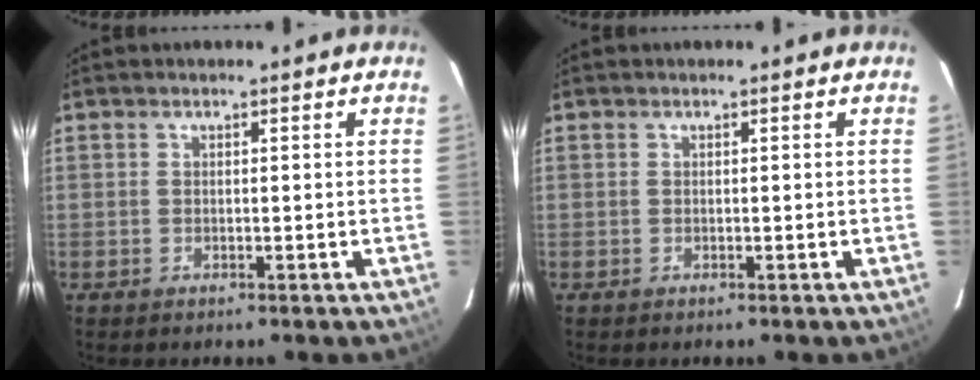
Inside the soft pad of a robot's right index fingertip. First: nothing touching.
{"total": 0.0}